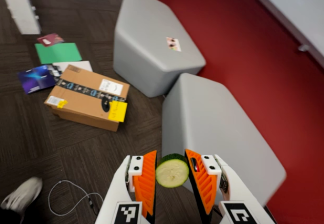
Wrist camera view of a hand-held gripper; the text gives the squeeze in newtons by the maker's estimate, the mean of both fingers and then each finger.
{"total": 9.2, "left": 9.3, "right": 9.0}